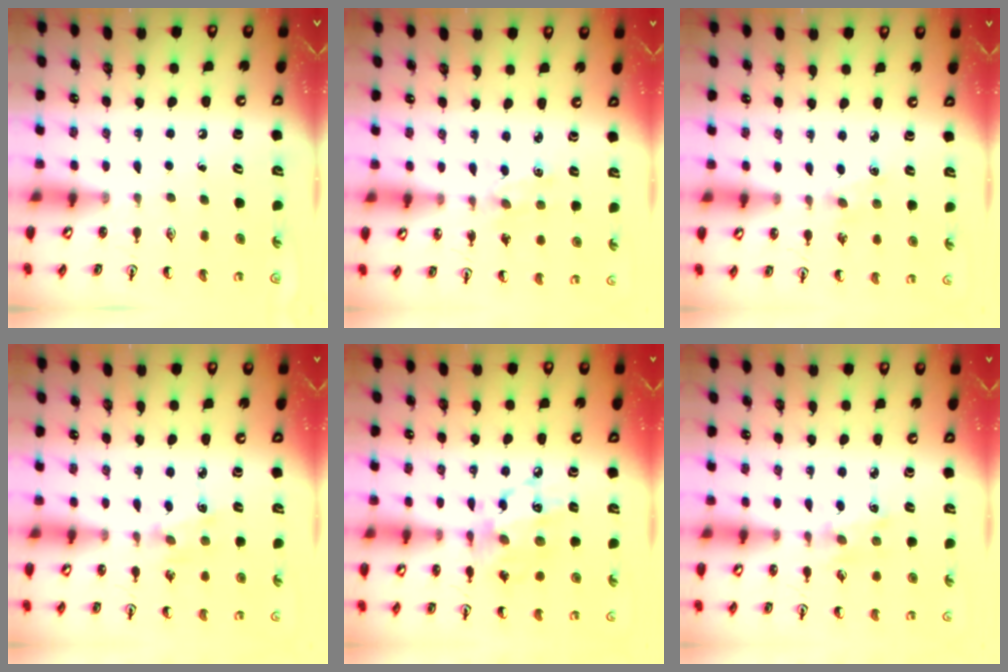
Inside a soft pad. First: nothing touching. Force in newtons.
{"total": 0.7, "press": 0.7, "slide": 0.2}
{"total": 2.2, "press": 2.2, "slide": 0.4}
{"total": 2.7, "press": 2.6, "slide": 0.3}
{"total": 13.9, "press": 13.8, "slide": 1.0}
{"total": 1.4, "press": 1.3, "slide": 0.2}